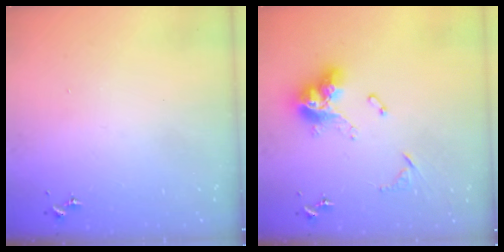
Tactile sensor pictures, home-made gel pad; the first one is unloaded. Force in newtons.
{"total": 16.0, "press": 16.0, "slide": 1.4}